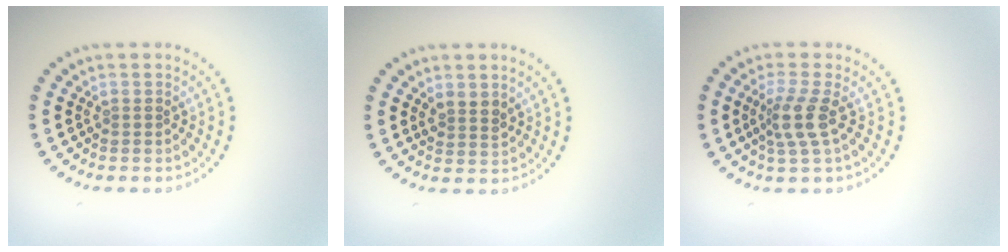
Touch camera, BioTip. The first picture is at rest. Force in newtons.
{"total": 1.6, "press": 1.4, "slide": 0.8}
{"total": 2.7, "press": 2.1, "slide": 1.7}